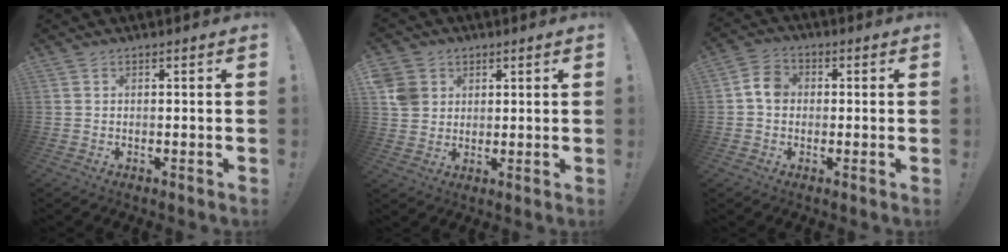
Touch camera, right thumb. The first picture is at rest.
{"total": 7.3, "force": [2.6, 6.6, 1.9], "torque": [-0.037, -0.008, 0.054]}
{"total": 6.0, "force": [-0.1, 4.9, 3.4], "torque": [-0.056, 0.020, 0.001]}